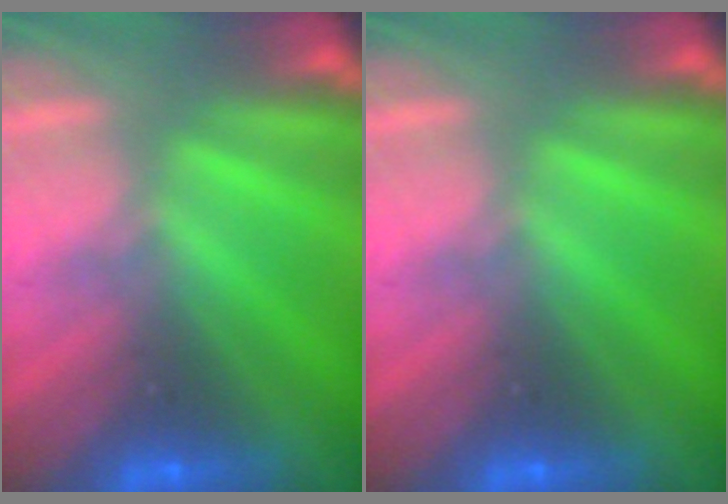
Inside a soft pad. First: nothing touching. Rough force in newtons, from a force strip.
{"total": 0.0}